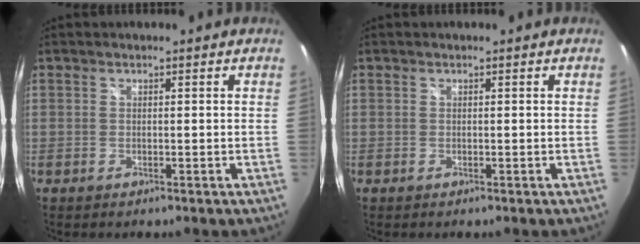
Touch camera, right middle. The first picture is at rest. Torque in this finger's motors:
{"motor_torque": [0.00, 0.00, 0.00, 0.01]}